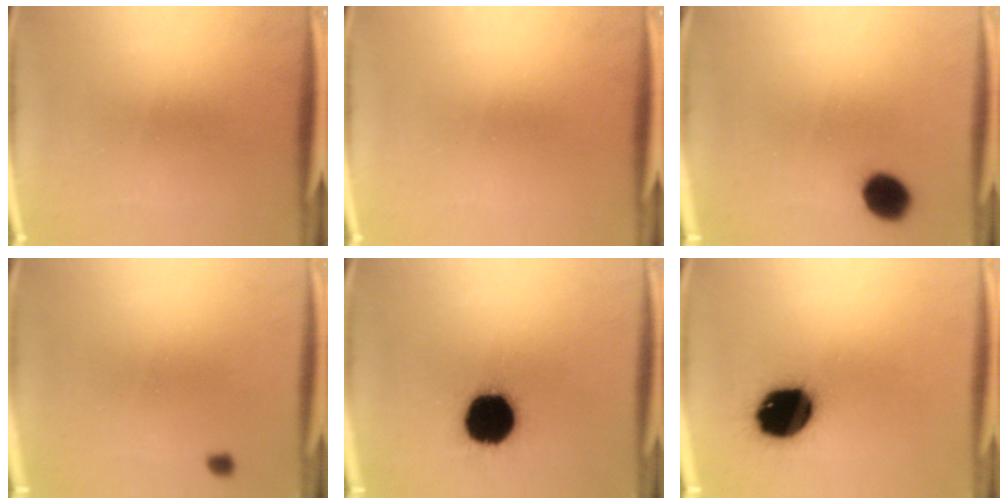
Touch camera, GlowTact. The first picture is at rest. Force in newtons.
{"total": 0.0}
{"total": 7.3}
{"total": 1.0}
{"total": 19.6}
{"total": 18.5}